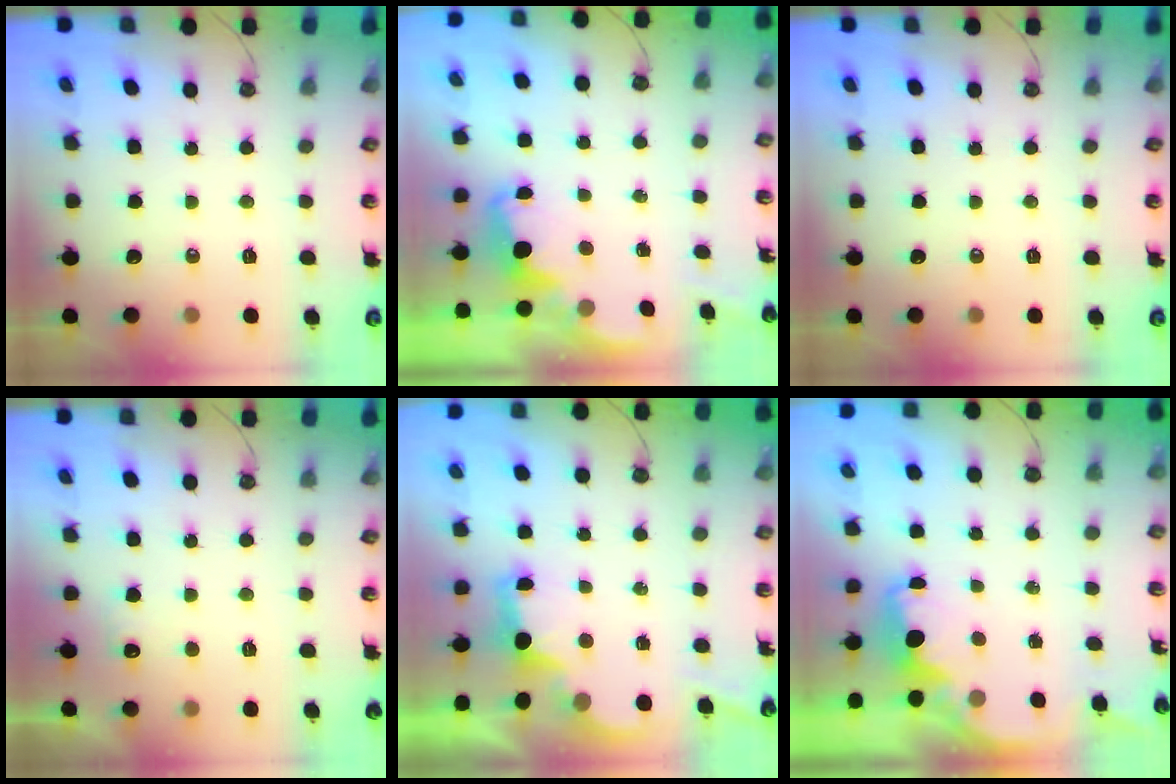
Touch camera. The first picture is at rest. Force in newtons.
{"total": 2.2, "press": 2.2, "slide": 0.5}
{"total": 0.0}
{"total": 5.0, "press": 4.8, "slide": 1.2}
{"total": 2.9, "press": 2.7, "slide": 0.9}
{"total": 2.5, "press": 2.3, "slide": 0.8}